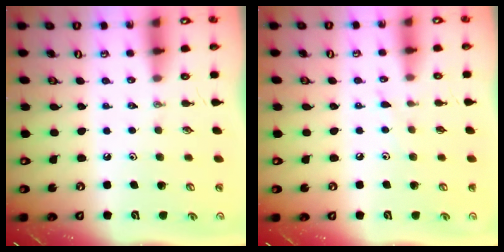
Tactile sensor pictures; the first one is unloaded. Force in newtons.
{"total": 5.4, "press": 5.4, "slide": 0.6}